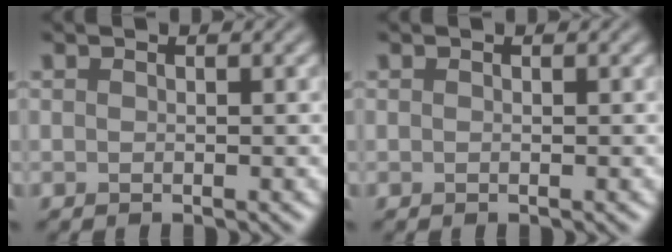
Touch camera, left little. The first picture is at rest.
{"total": 0.0}